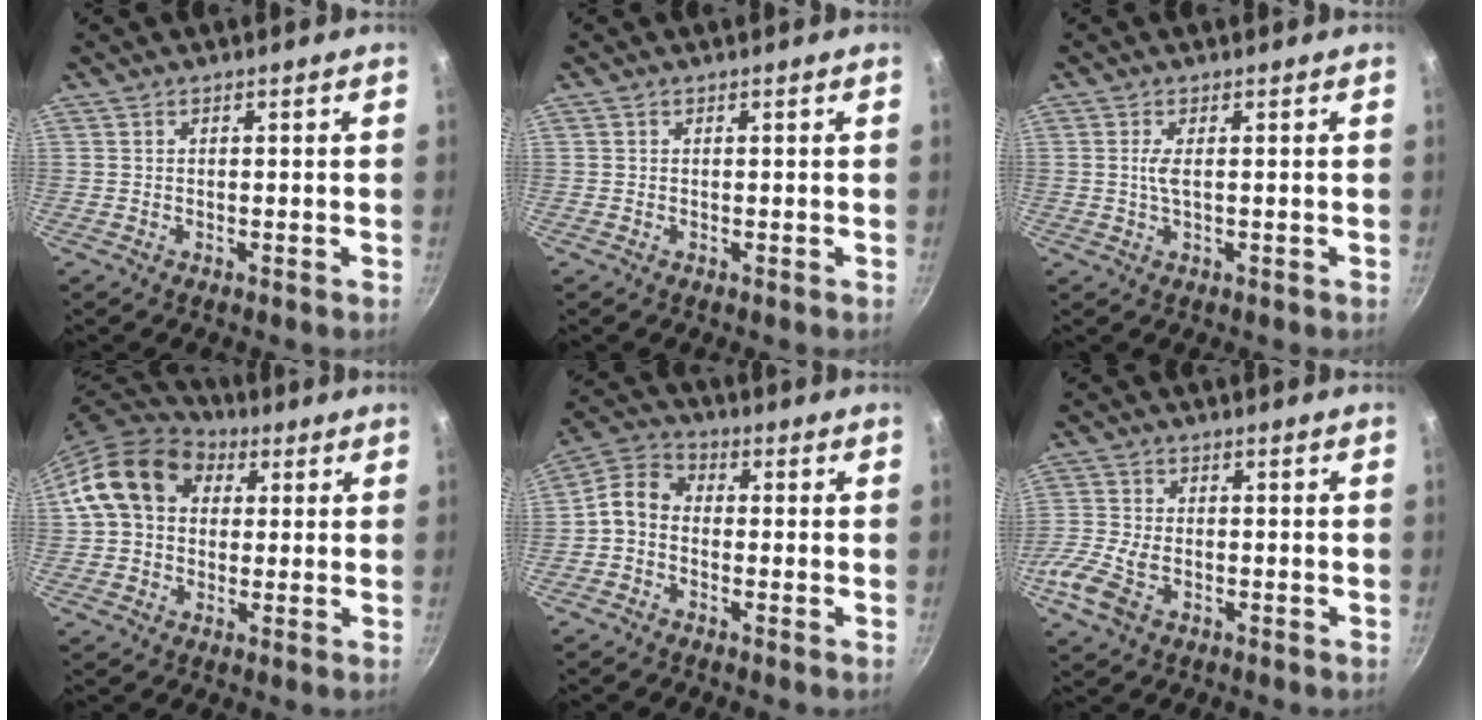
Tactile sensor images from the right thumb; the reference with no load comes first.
{"total": 0.0}
{"total": 2.2, "force": [0.2, 0.6, 2.2], "torque": [-0.052, -0.001, 0.005]}
{"total": 14.8, "force": [3.6, 11.6, 8.4], "torque": [-0.128, 0.028, 0.046]}
{"total": 6.3, "force": [-1.5, 4.8, 3.7], "torque": [-0.068, 0.033, -0.050]}
{"total": 8.2, "force": [-2.9, 5.2, 5.6], "torque": [-0.126, 0.008, -0.068]}